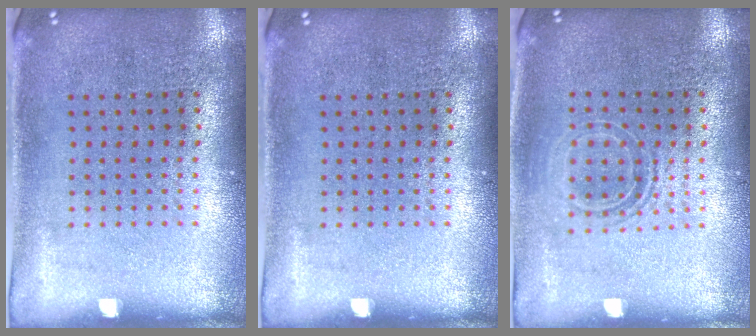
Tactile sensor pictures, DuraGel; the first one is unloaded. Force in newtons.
{"total": 0.0}
{"total": 1.5, "press": 1.2, "slide": 0.9}